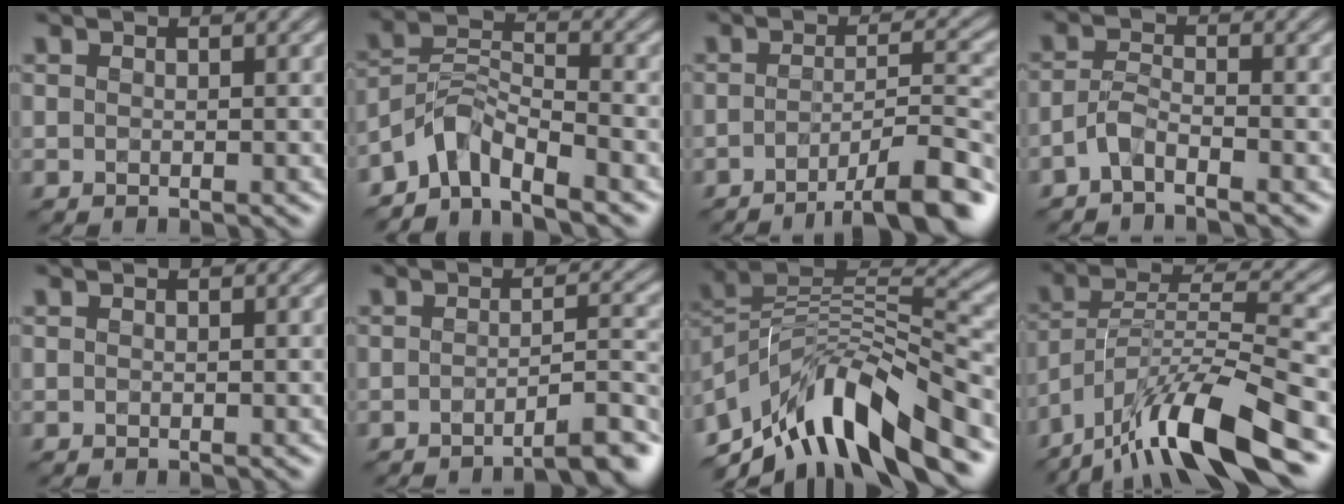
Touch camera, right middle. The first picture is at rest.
{"total": 4.7, "force": [-3.9, 1.6, 2.0], "torque": [-0.029, 0.009, -0.085]}
{"total": 7.5, "force": [-4.8, 1.6, 5.5], "torque": [-0.072, 0.010, -0.074]}
{"total": 2.0, "force": [-1.6, 0.4, 1.2], "torque": [-0.028, 0.006, -0.041]}
{"total": 0.0}
{"total": 4.6, "force": [-3.4, 0.9, 2.9], "torque": [-0.025, 0.021, -0.052]}
{"total": 10.7, "force": [-6.3, 4.1, 7.6], "torque": [-0.129, 0.021, -0.118]}
{"total": 11.9, "force": [-8.6, 2.5, 7.8], "torque": [-0.142, 0.017, -0.161]}